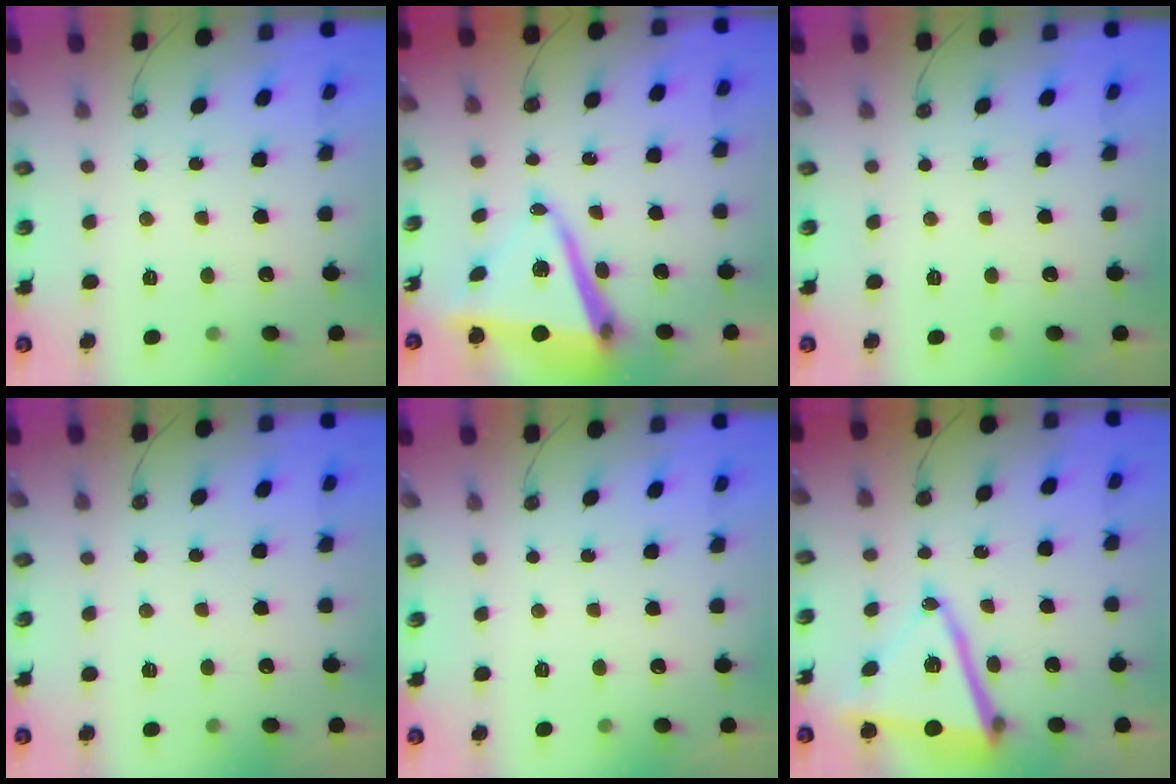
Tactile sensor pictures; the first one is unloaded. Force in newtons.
{"total": 13.0, "press": 12.9, "slide": 1.5}
{"total": 0.0}
{"total": 4.9, "press": 2.7, "slide": 4.1}
{"total": 0.0}
{"total": 13.5, "press": 13.2, "slide": 2.9}